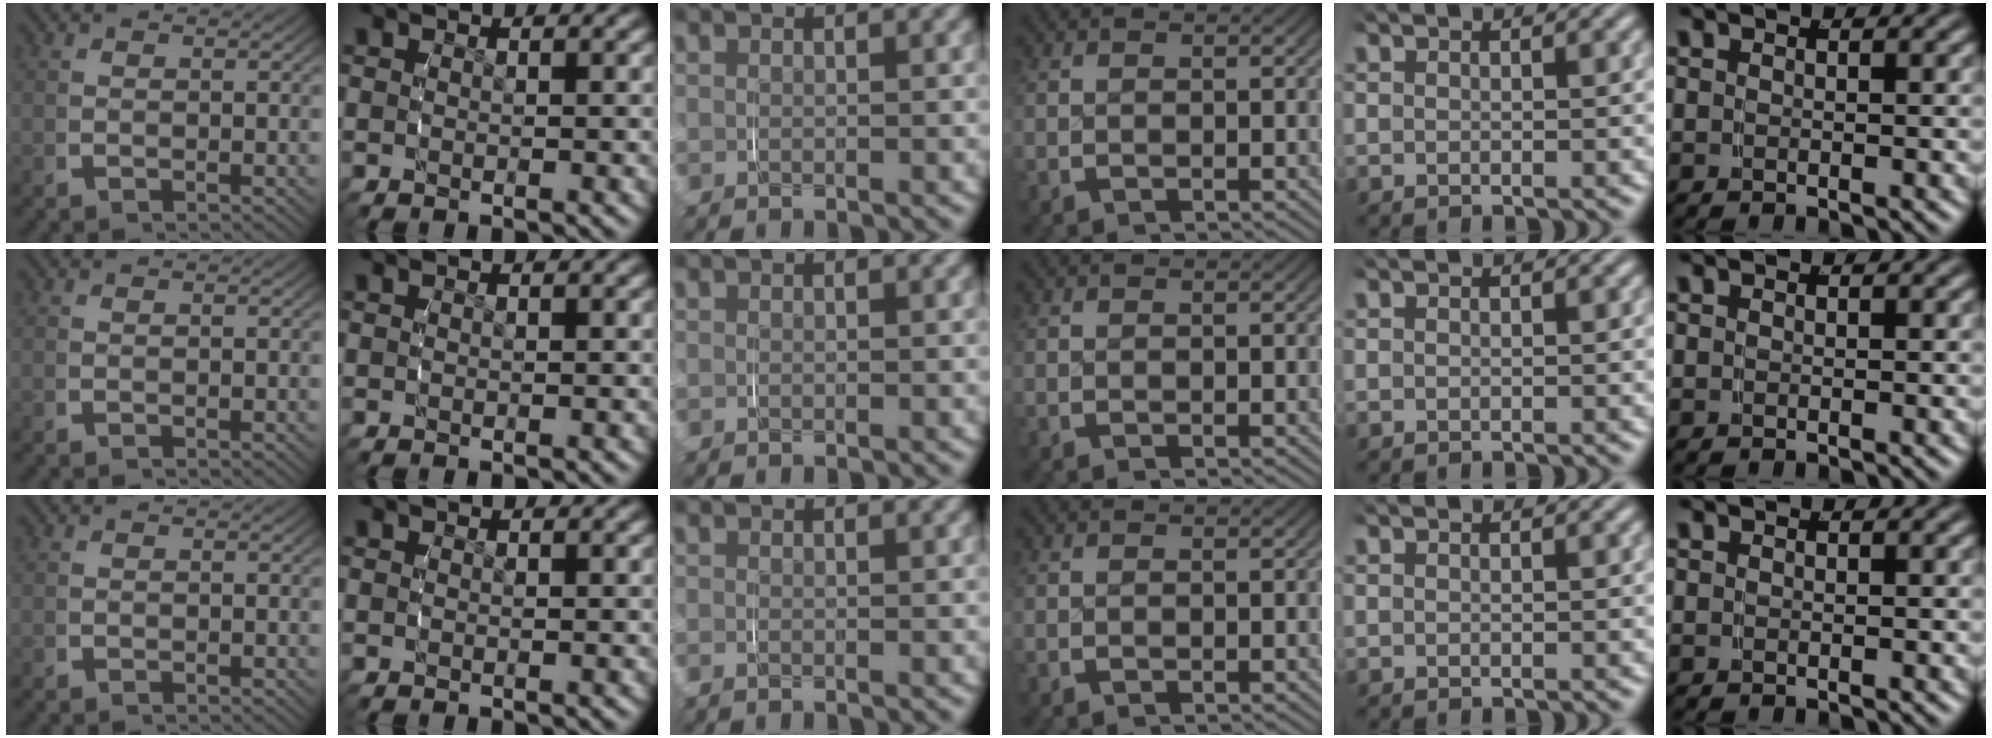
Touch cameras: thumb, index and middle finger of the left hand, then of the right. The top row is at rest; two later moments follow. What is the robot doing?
{"motion": "grasp_and_lifting", "object": "paper towel"}